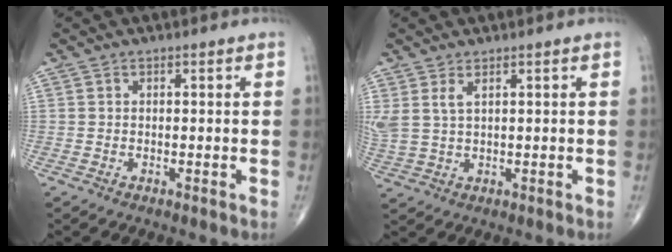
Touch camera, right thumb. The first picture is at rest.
{"total": 4.6, "force": [2.1, 2.0, 3.6], "torque": [-0.096, 0.001, 0.053]}